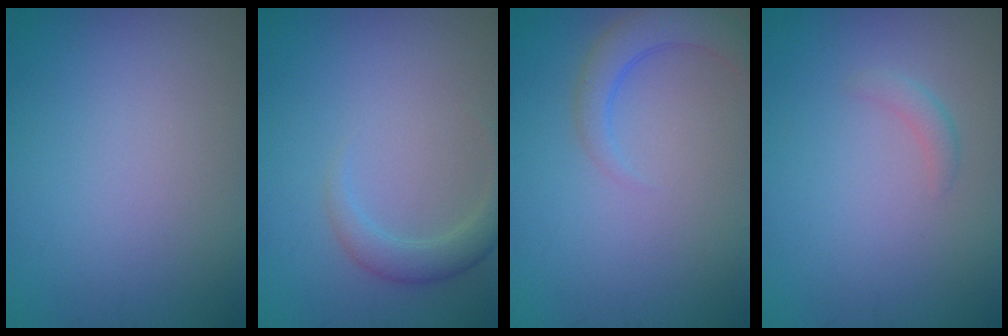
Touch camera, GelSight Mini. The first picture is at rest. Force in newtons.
{"total": 2.4, "press": 2.4, "slide": 0.2}
{"total": 3.0, "press": 3.0, "slide": 0.3}
{"total": 1.0, "press": 1.0, "slide": 0.0}